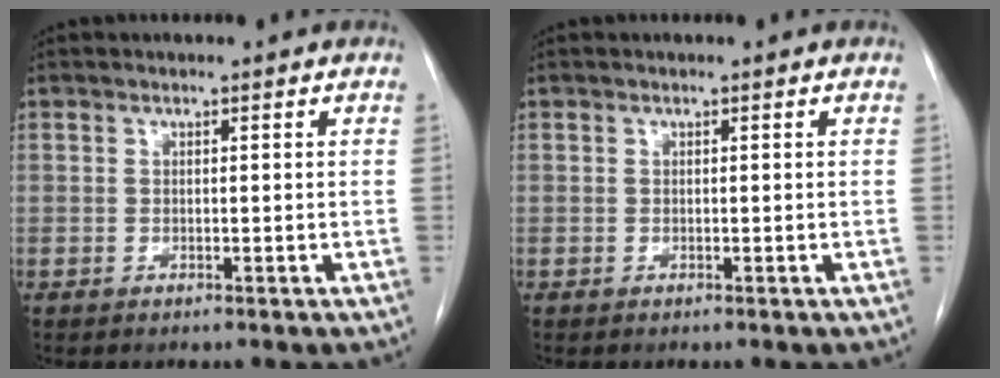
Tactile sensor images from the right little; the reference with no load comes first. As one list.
[{"total": 0.0}]